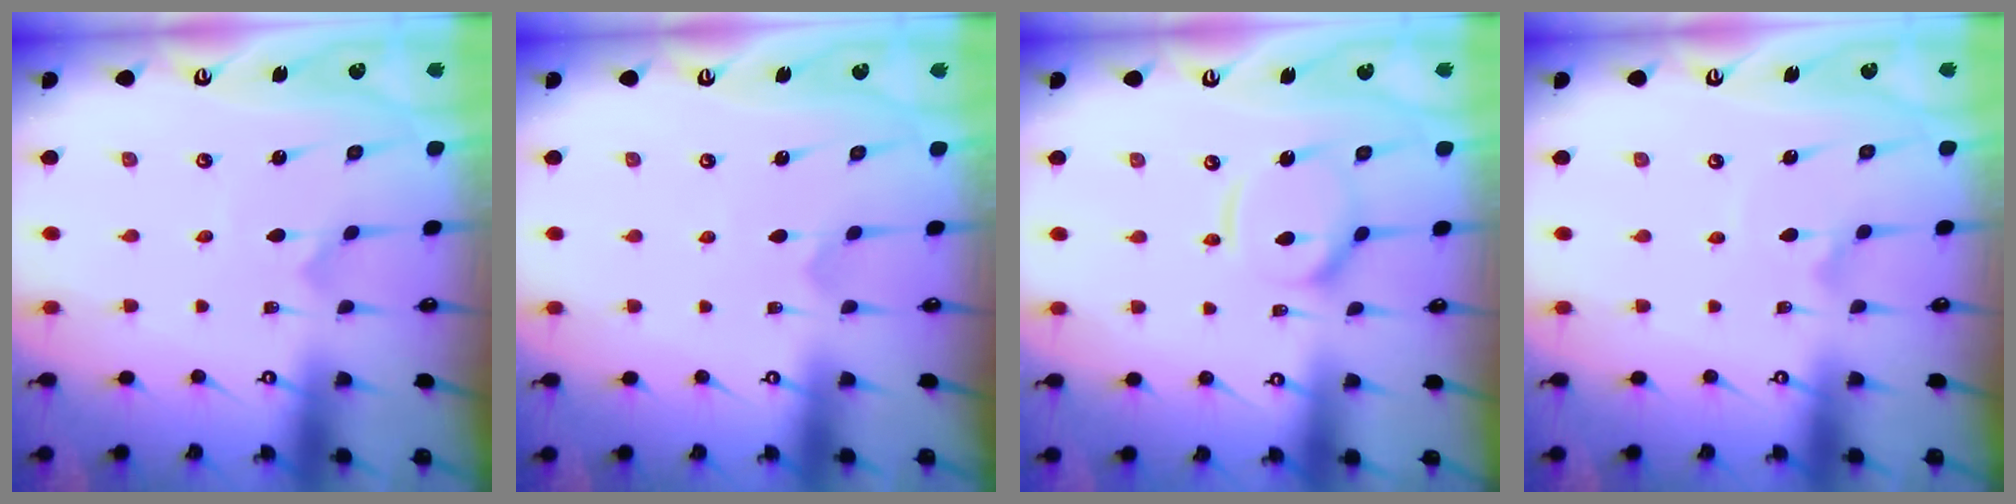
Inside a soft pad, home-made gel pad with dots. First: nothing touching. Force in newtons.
{"total": 2.4, "press": 2.4, "slide": 0.2}
{"total": 12.0, "press": 11.9, "slide": 1.4}
{"total": 1.3, "press": 1.3, "slide": 0.2}